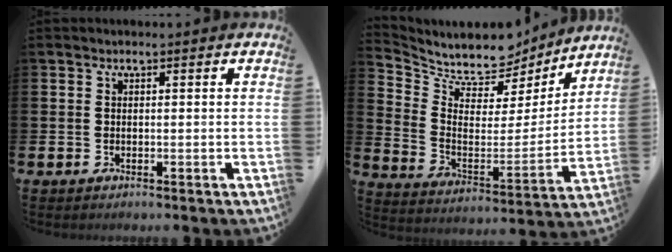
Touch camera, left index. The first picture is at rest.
{"total": 8.5, "force": [7.9, 3.2, 1.1], "torque": [-0.060, -0.066, 0.135]}